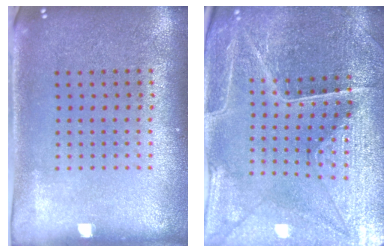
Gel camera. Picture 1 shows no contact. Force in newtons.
{"total": 3.8, "press": 3.8, "slide": 0.5}